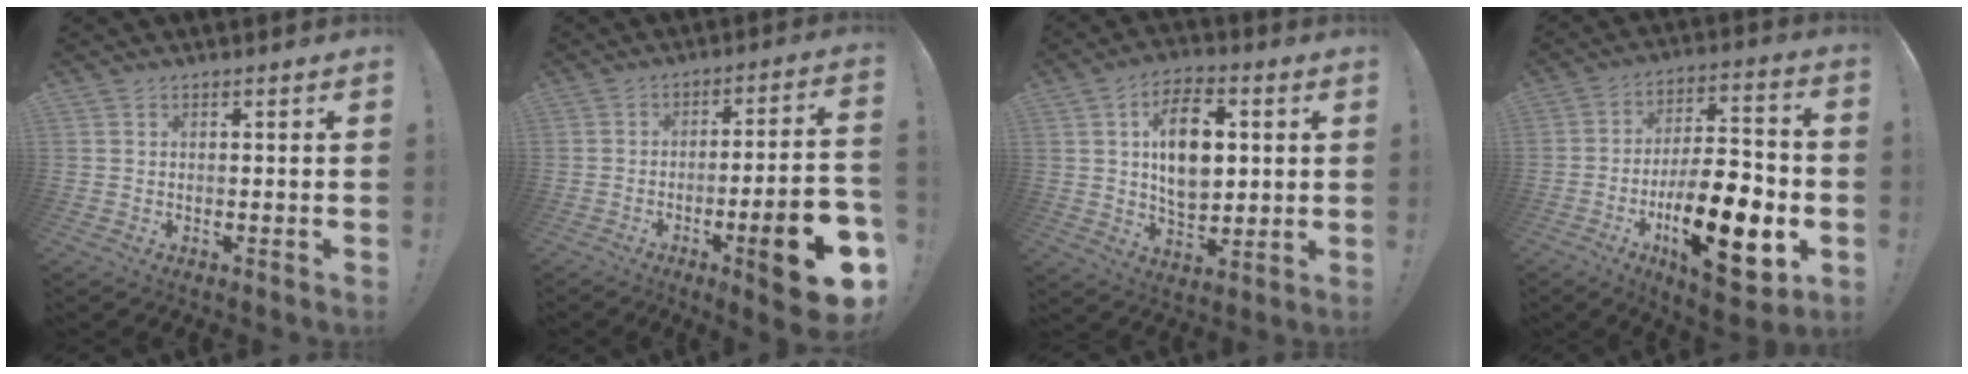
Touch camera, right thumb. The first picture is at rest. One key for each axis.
{"total": 17.0, "fx": -6.5, "fy": 3.3, "fz": 15.4, "tx": -0.199, "ty": 0.027, "tz": -0.089}
{"total": 15.0, "fx": 3.0, "fy": 9.4, "fz": 11.3, "tx": -0.179, "ty": 0.010, "tz": 0.053}
{"total": 23.6, "fx": -7.3, "fy": 10.0, "fz": 20.0, "tx": -0.319, "ty": 0.040, "tz": -0.107}